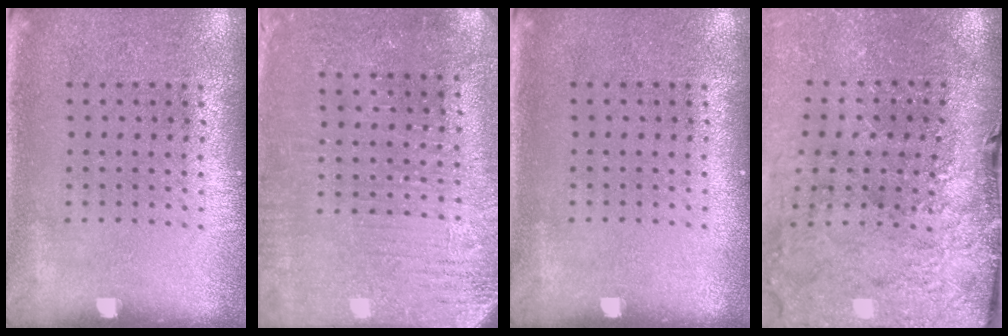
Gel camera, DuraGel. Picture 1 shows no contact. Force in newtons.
{"total": 3.0, "press": 2.8, "slide": 0.8}
{"total": 0.0}
{"total": 3.9, "press": 3.3, "slide": 2.2}